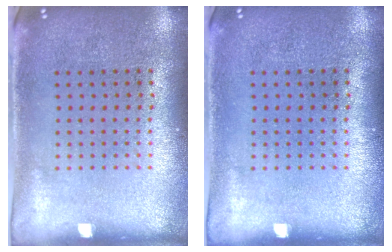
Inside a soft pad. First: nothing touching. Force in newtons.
{"total": 0.0}